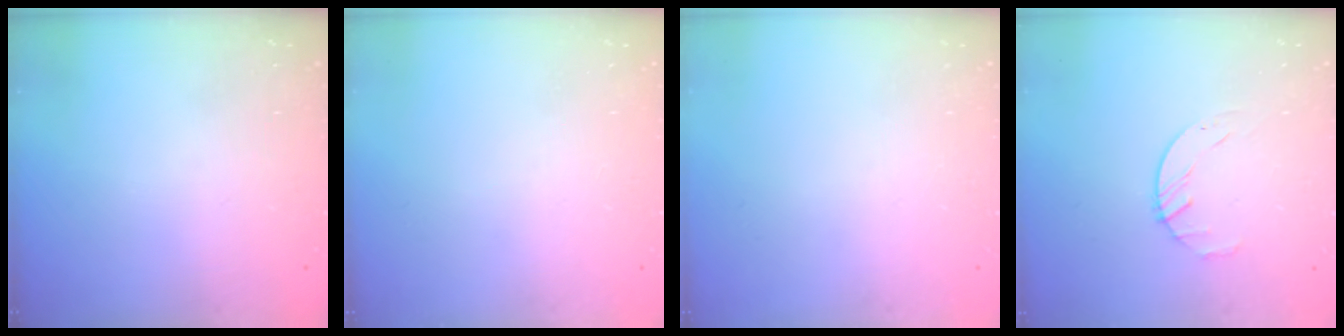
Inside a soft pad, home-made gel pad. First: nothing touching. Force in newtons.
{"total": 0.0}
{"total": 0.0}
{"total": 2.1, "press": 2.1, "slide": 0.3}